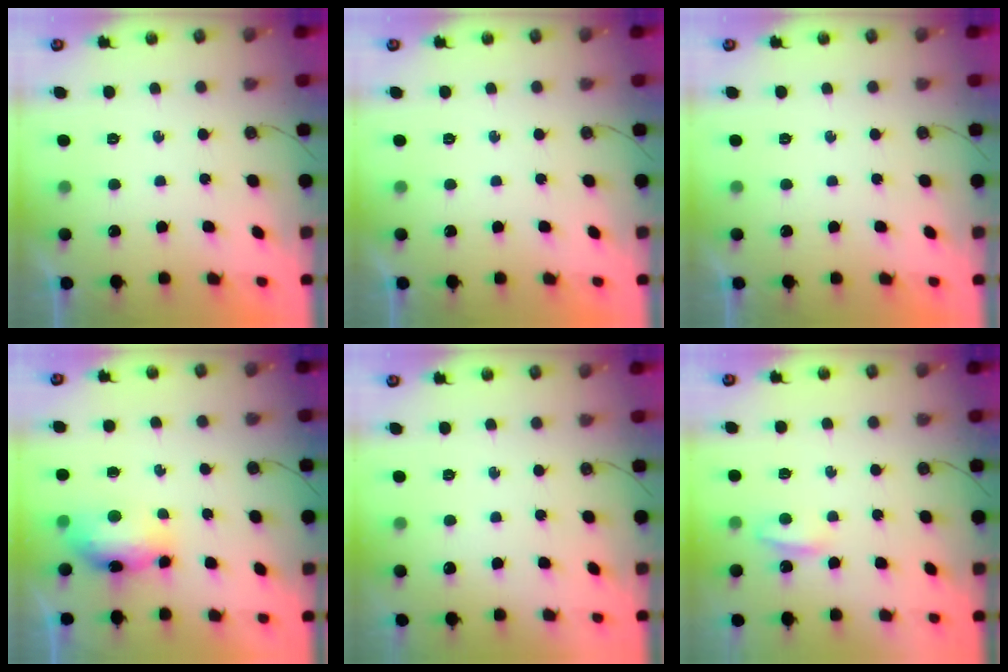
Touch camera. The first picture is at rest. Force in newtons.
{"total": 0.0}
{"total": 0.0}
{"total": 16.4, "press": 10.0, "slide": 13.0}
{"total": 9.5, "press": 2.4, "slide": 9.2}
{"total": 3.8, "press": 3.8, "slide": 0.6}